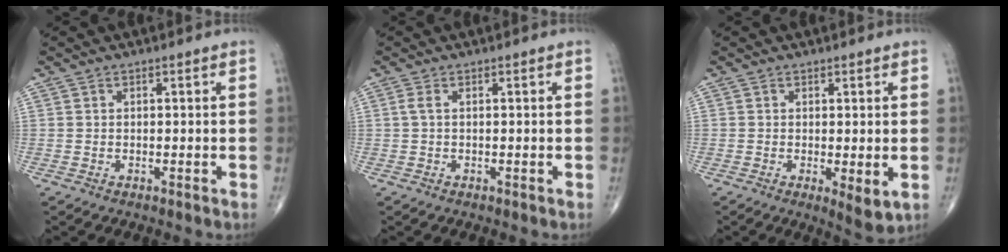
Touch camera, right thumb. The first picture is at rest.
{"total": 1.1, "force": [0.1, 0.3, 1.1], "torque": [-0.031, 0.003, 0.001]}
{"total": 6.2, "force": [-1.5, 2.2, 5.6], "torque": [-0.077, -0.018, -0.015]}